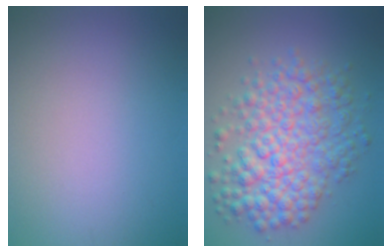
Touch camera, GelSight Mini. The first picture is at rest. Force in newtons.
{"total": 7.4, "press": 7.4, "slide": 0.0}